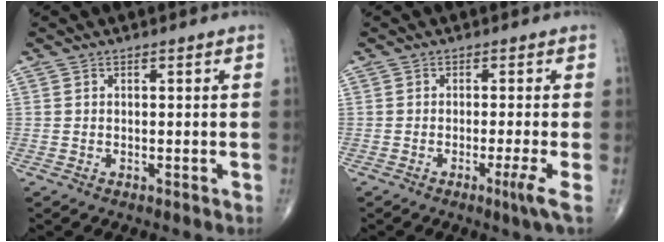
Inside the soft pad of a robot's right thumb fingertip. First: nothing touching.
{"total": 2.7, "force": [-1.1, -0.7, 2.3], "torque": [-0.050, -0.009, -0.024]}